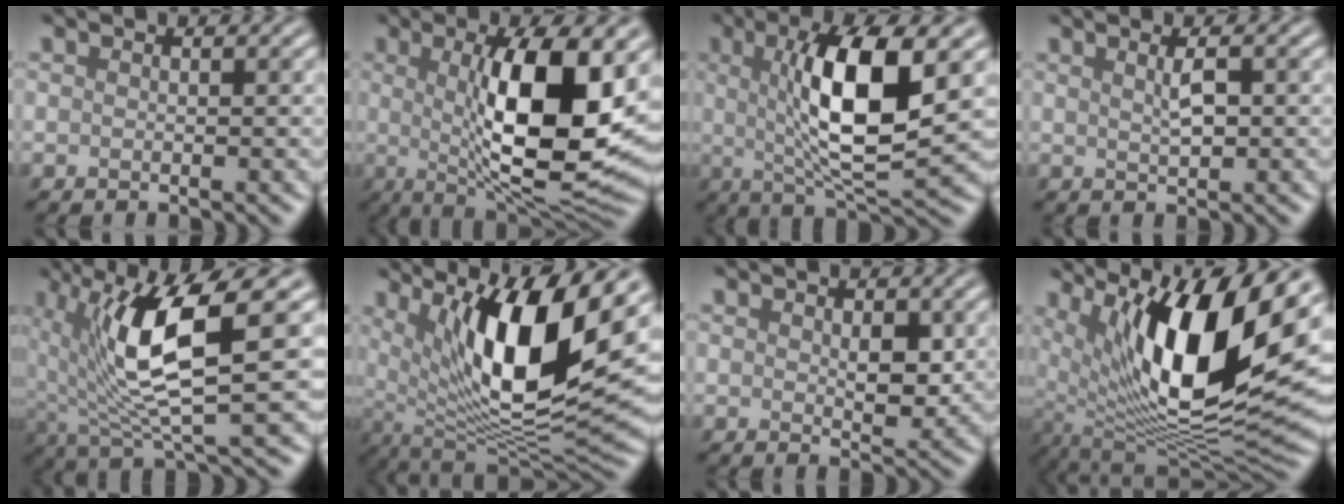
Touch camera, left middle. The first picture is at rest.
{"total": 12.3, "force": [1.0, 3.7, 11.7], "torque": [-0.174, -0.007, 0.021]}
{"total": 9.5, "force": [1.5, 2.5, 9.0], "torque": [-0.147, -0.006, 0.032]}
{"total": 1.7, "force": [0.6, 0.4, 1.5], "torque": [-0.031, -0.001, 0.012]}
{"total": 9.2, "force": [1.5, 2.4, 8.8], "torque": [-0.167, -0.004, 0.031]}
{"total": 12.7, "force": [4.2, 3.7, 11.5], "torque": [-0.180, -0.010, 0.077]}
{"total": 2.4, "force": [0.4, 1.4, 1.9], "torque": [-0.030, -0.006, 0.010]}
{"total": 14.1, "force": [5.0, 4.5, 12.3], "torque": [-0.204, -0.009, 0.092]}